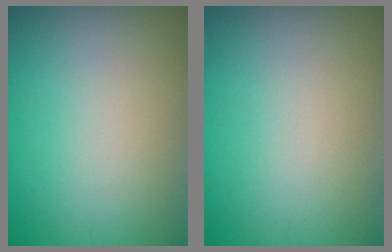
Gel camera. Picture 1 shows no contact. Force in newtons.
{"total": 0.0}